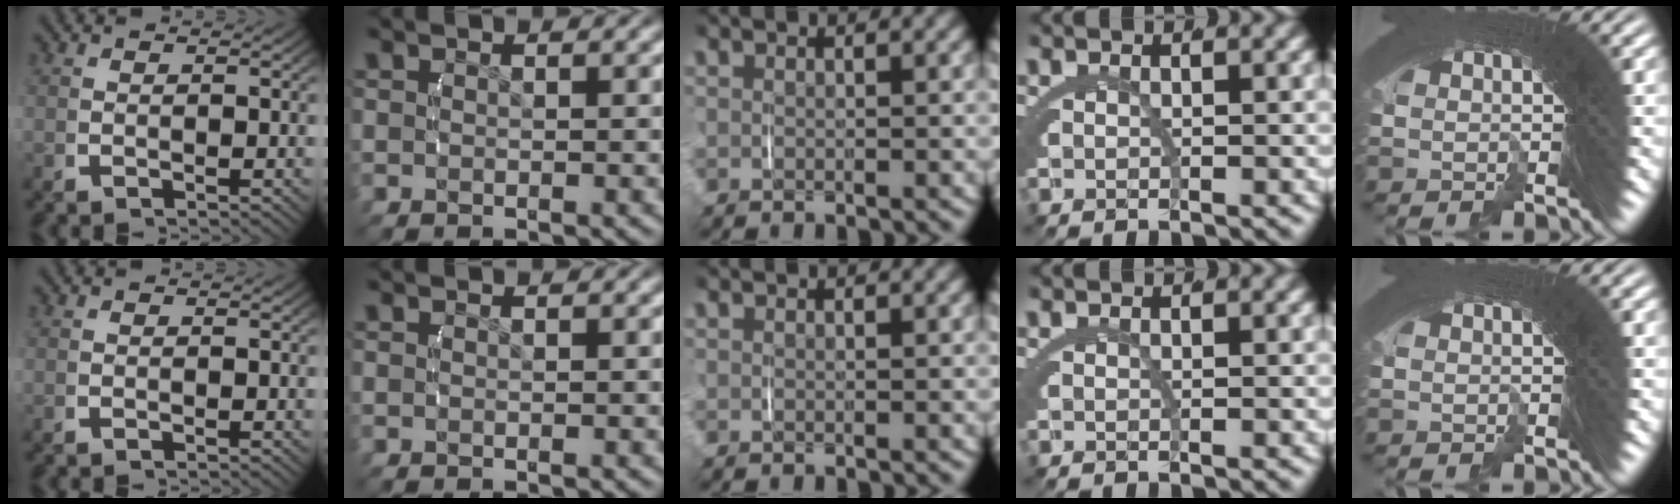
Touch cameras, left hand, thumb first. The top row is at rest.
{}